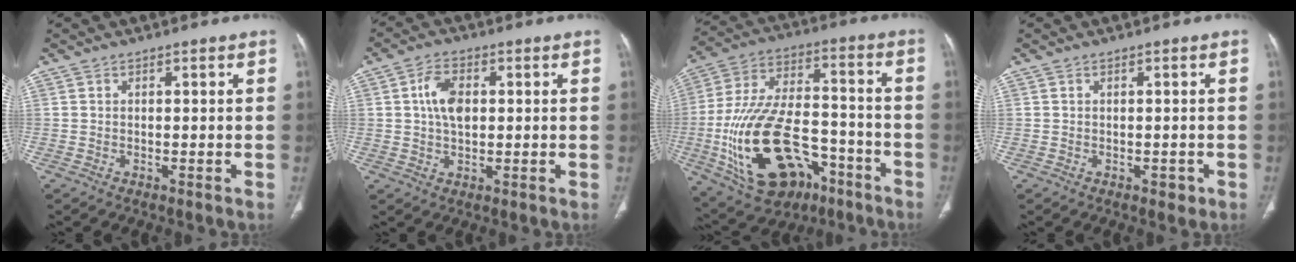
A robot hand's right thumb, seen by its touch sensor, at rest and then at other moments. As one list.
[{"total": 6.2, "force": [1.0, 3.8, 4.8], "torque": [-0.084, 0.005, 0.016]}, {"total": 24.9, "force": [-9.5, 14.5, 17.9], "torque": [-0.346, 0.050, -0.141]}, {"total": 1.4, "force": [-0.4, 0.9, 1.0], "torque": [-0.007, 0.001, -0.003]}]